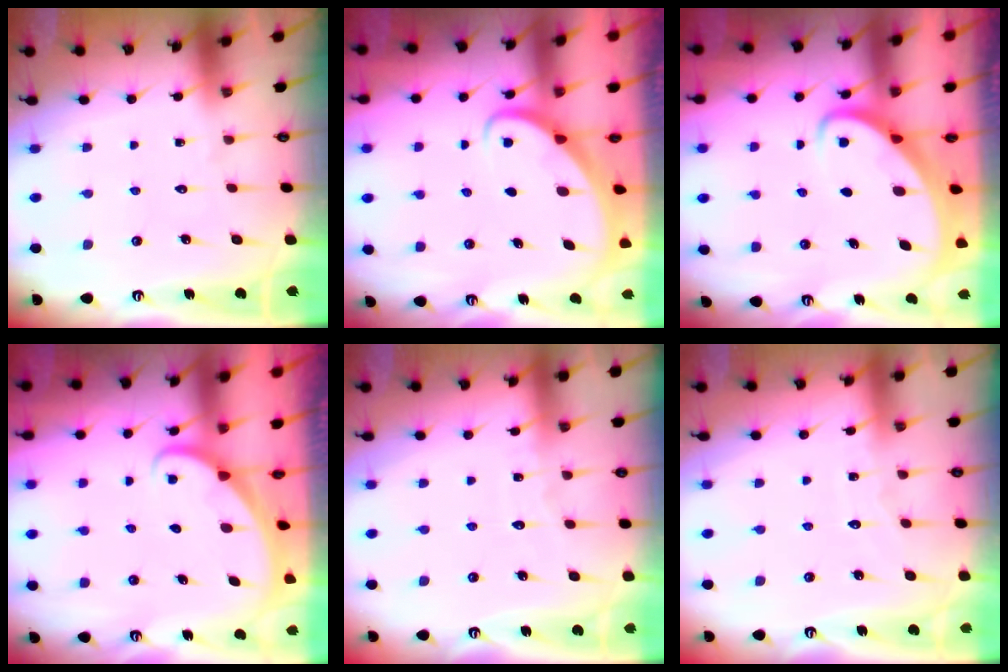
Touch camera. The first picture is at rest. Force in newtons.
{"total": 2.2, "press": 2.2, "slide": 0.2}
{"total": 3.3, "press": 3.3, "slide": 0.4}
{"total": 1.5, "press": 1.5, "slide": 0.0}
{"total": 2.7, "press": 2.7, "slide": 0.3}
{"total": 3.4, "press": 3.4, "slide": 0.4}